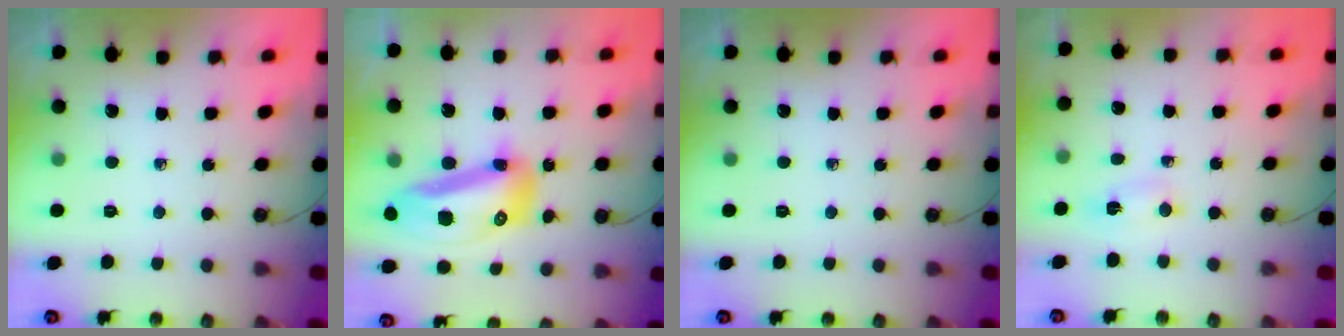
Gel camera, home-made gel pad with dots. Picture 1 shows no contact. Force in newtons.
{"total": 16.9, "press": 16.8, "slide": 2.2}
{"total": 0.0}
{"total": 2.6, "press": 1.3, "slide": 2.2}